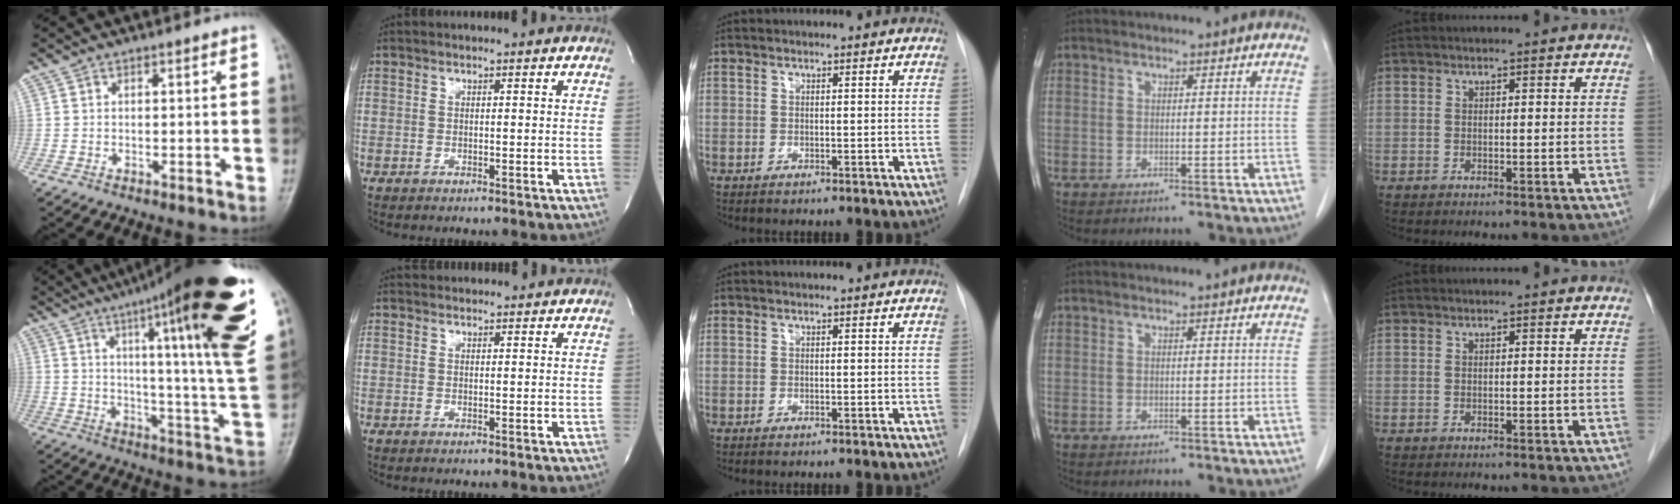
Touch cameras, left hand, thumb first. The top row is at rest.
{"thumb": {"total": 29.0, "force": [15.4, 3.0, 24.4], "torque": [-0.312, -0.051, 0.220]}, "index": {"total": 3.3, "force": [3.2, 0.7, 0.2], "torque": [-0.005, 0.027, 0.042]}}